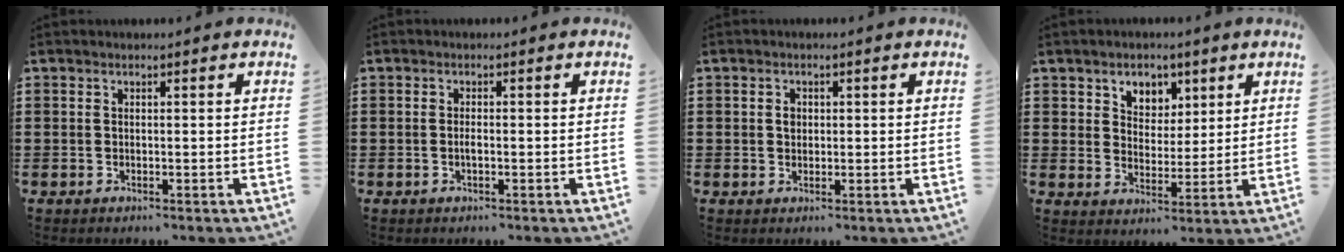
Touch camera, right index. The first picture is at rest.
{"total": 1.1, "force": [-0.3, 0.2, 1.0], "torque": [-0.019, -0.002, -0.005]}
{"total": 1.4, "force": [0.2, 1.1, 0.8], "torque": [-0.018, 0.006, 0.003]}
{"total": 4.5, "force": [2.8, 3.5, 0.4], "torque": [-0.030, 0.007, 0.049]}